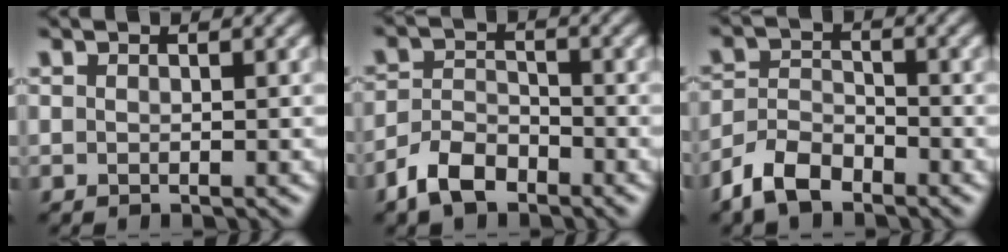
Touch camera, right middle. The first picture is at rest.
{"total": 3.9, "force": [-2.7, 2.0, 1.9], "torque": [-0.037, 0.002, -0.061]}
{"total": 4.2, "force": [-3.0, 2.0, 2.0], "torque": [-0.039, 0.000, -0.069]}